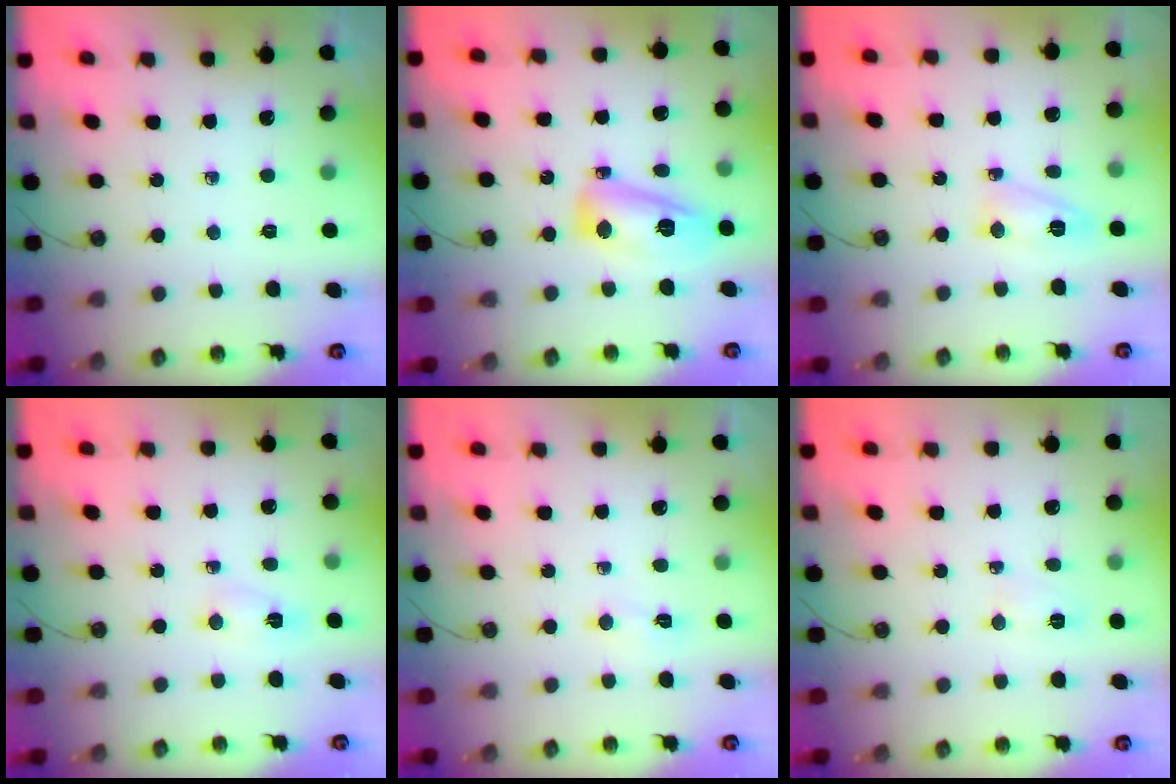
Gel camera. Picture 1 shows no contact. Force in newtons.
{"total": 13.8, "press": 13.7, "slide": 1.2}
{"total": 6.8, "press": 6.8, "slide": 0.4}
{"total": 2.5, "press": 2.4, "slide": 0.5}
{"total": 2.8, "press": 2.7, "slide": 0.5}
{"total": 3.5, "press": 3.4, "slide": 0.4}